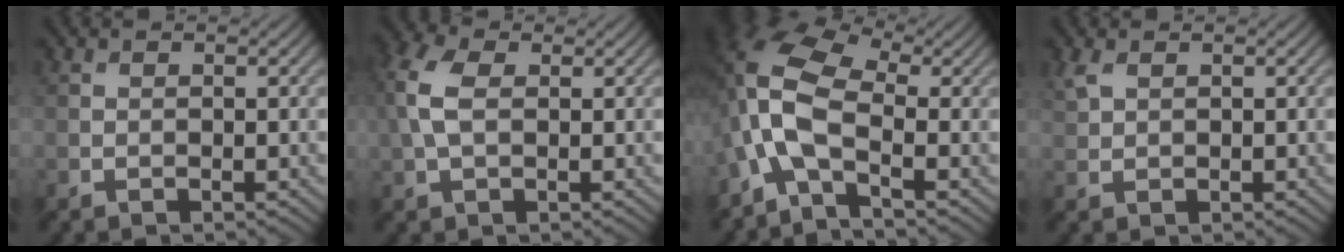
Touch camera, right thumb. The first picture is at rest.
{"total": 6.0, "force": [0.8, 3.6, 4.7], "torque": [-0.138, 0.013, 0.008]}
{"total": 10.2, "force": [-1.8, 4.6, 8.9], "torque": [-0.204, 0.012, -0.064]}
{"total": 2.0, "force": [1.2, 1.0, 1.2], "torque": [-0.037, 0.003, 0.031]}